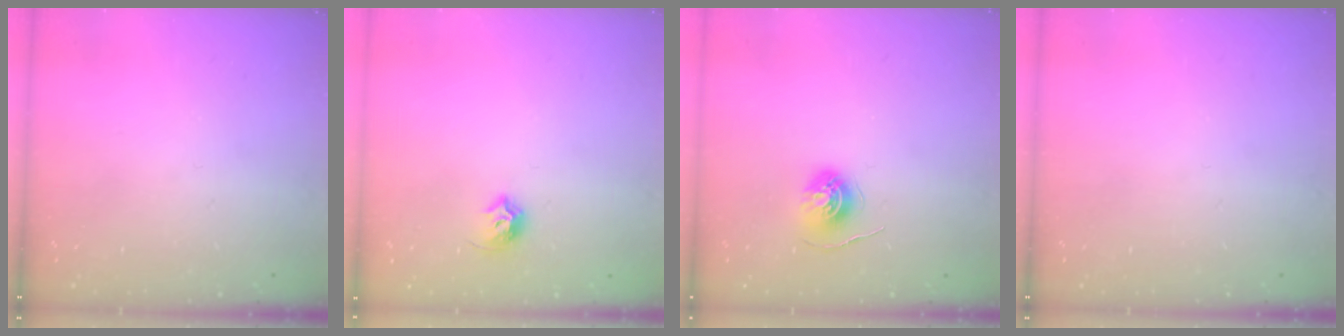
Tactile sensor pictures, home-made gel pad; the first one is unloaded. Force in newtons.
{"total": 7.1, "press": 7.0, "slide": 0.8}
{"total": 5.7, "press": 5.7, "slide": 0.5}
{"total": 0.0}